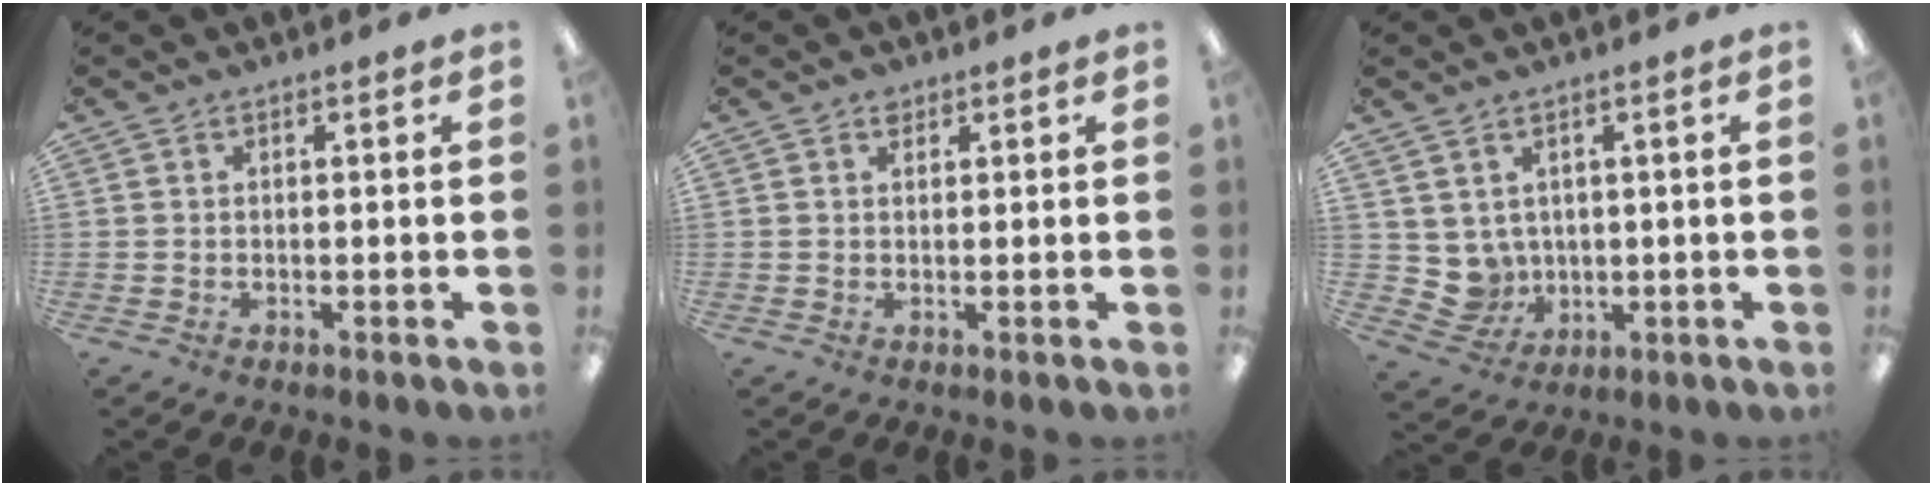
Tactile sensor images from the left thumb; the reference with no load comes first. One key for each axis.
{"total": 1.4, "fx": 1.1, "fy": 0.8, "fz": 0.5, "tx": -0.003, "ty": -0.003, "tz": 0.018}
{"total": 5.0, "fx": 2.4, "fy": 4.3, "fz": 0.6, "tx": -0.029, "ty": -0.016, "tz": 0.052}